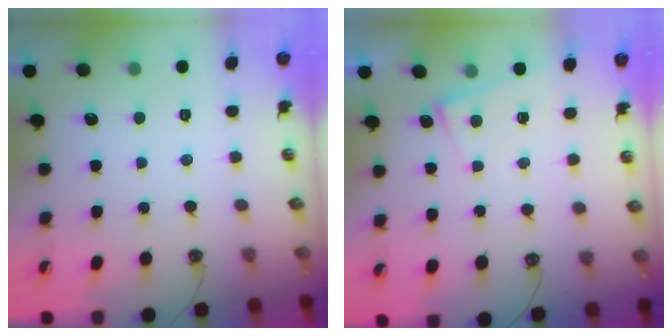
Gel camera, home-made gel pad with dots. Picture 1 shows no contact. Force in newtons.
{"total": 1.8, "press": 1.8, "slide": 0.3}